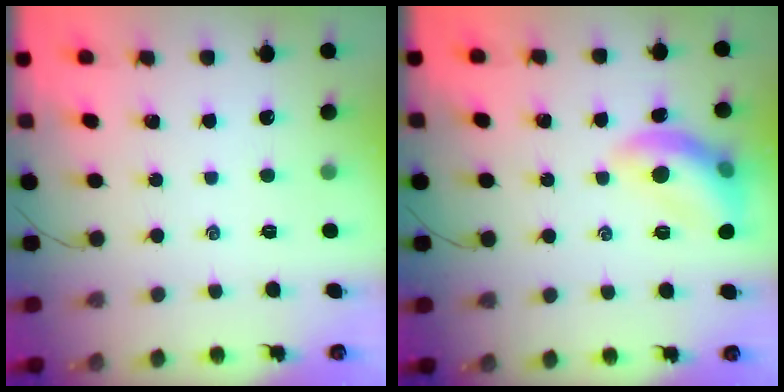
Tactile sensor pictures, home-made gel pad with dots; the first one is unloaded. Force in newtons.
{"total": 12.6, "press": 12.6, "slide": 0.9}